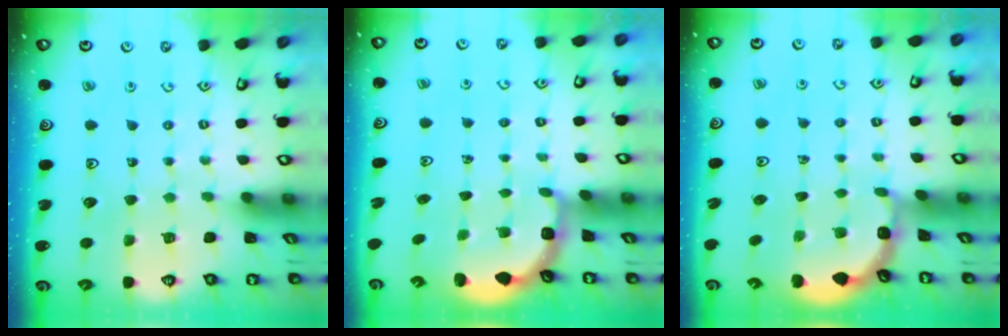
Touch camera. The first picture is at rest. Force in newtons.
{"total": 2.8, "press": 2.5, "slide": 1.4}
{"total": 2.0, "press": 2.0, "slide": 0.1}